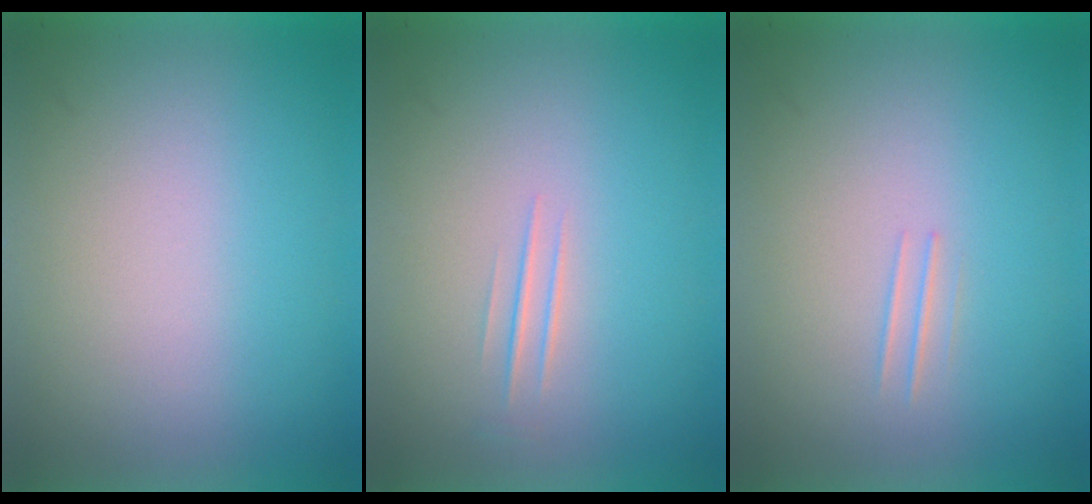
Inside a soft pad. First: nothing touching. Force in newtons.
{"total": 1.1}
{"total": 1.1}